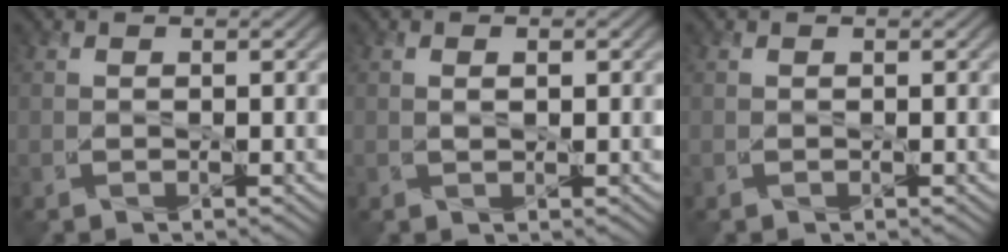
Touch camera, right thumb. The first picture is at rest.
{"total": 0.7, "force": [0.3, 0.3, 0.6], "torque": [-0.012, 0.000, 0.005]}
{"total": 0.0}